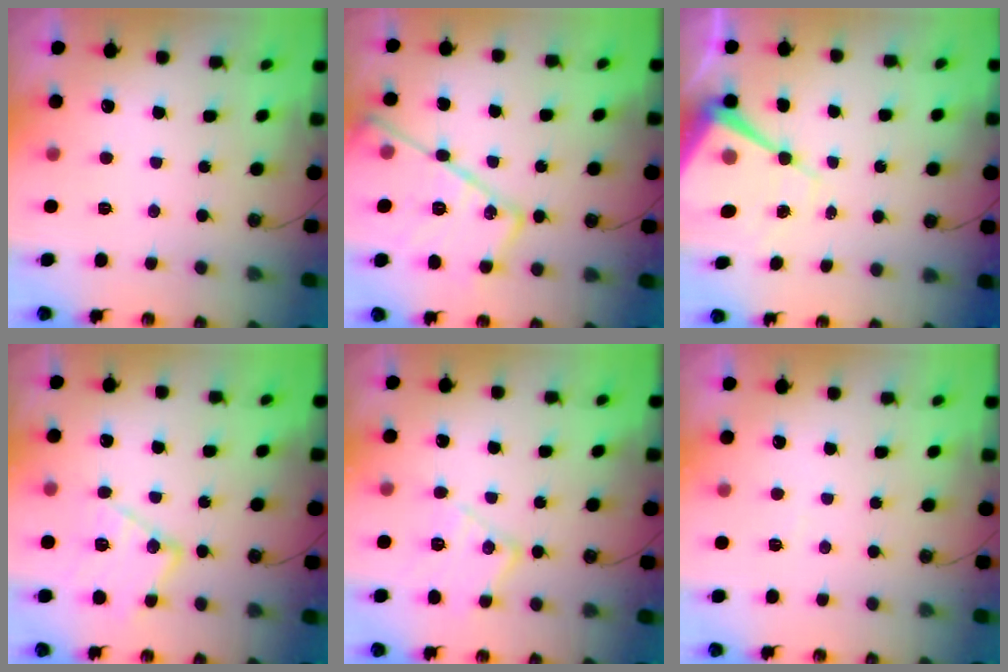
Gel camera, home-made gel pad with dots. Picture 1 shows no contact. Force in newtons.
{"total": 21.5, "press": 21.4, "slide": 2.0}
{"total": 12.4, "press": 12.3, "slide": 0.8}
{"total": 14.5, "press": 14.5, "slide": 0.7}
{"total": 13.0, "press": 13.0, "slide": 0.8}
{"total": 3.5, "press": 3.5, "slide": 0.6}